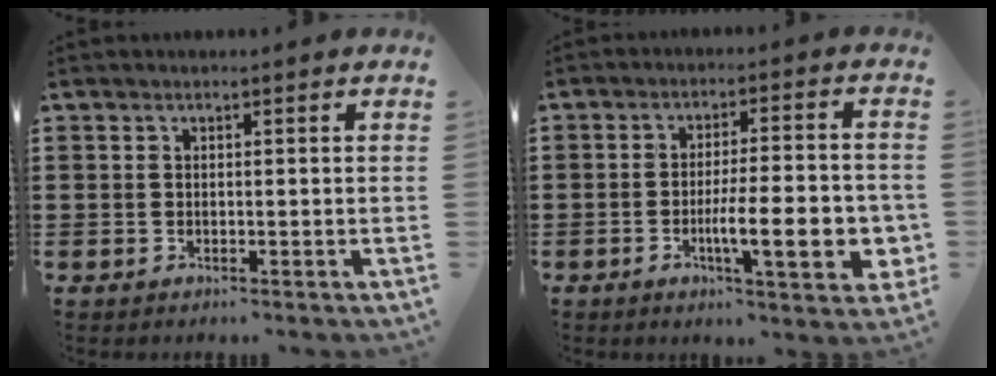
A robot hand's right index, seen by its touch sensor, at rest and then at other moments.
{"total": 10.8, "force": [-2.8, 2.4, 10.1], "torque": [-0.160, -0.011, -0.048]}